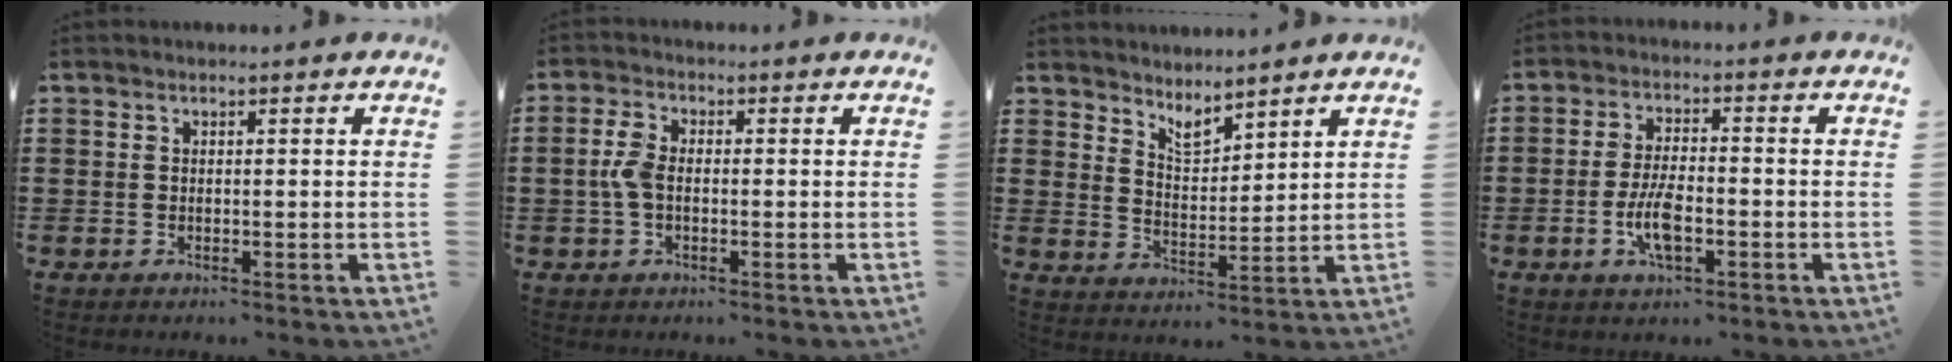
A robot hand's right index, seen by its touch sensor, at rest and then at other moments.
{"total": 4.1, "force": [-0.4, 2.2, 3.5], "torque": [-0.088, -0.002, -0.014]}
{"total": 3.9, "force": [3.8, 0.8, 0.6], "torque": [-0.024, -0.012, 0.070]}
{"total": 6.3, "force": [-2.1, 2.3, 5.5], "torque": [-0.119, -0.001, -0.043]}